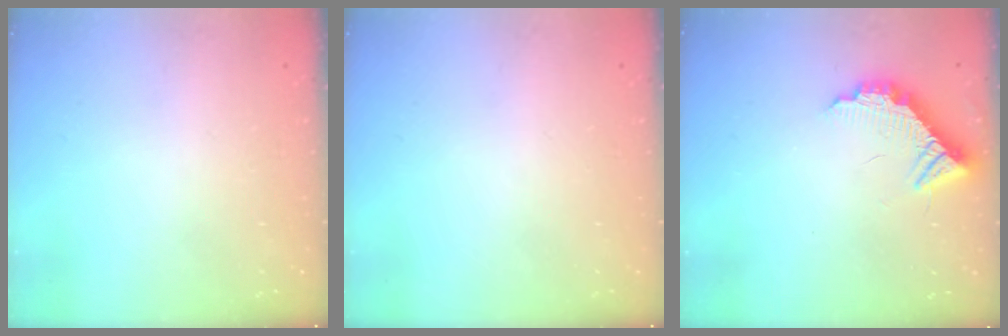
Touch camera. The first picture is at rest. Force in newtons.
{"total": 0.0}
{"total": 10.7, "press": 10.7, "slide": 0.3}